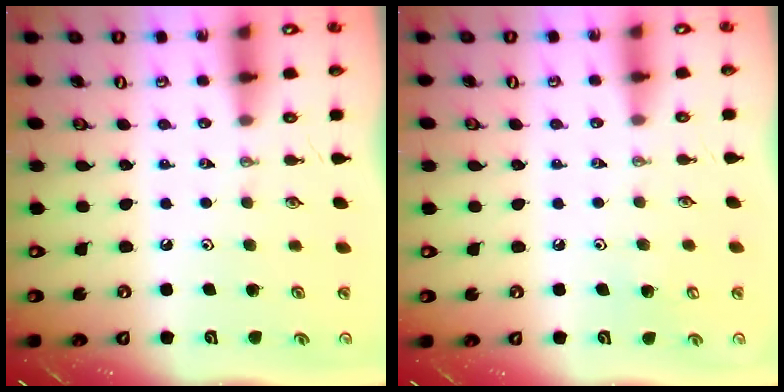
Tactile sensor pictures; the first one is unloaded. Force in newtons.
{"total": 4.0, "press": 4.0, "slide": 0.2}